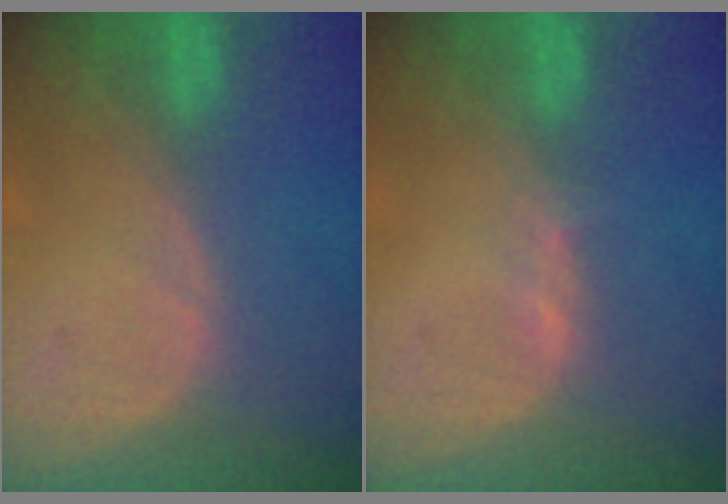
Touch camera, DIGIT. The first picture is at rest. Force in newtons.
{"total": 1.1, "press": 1.1, "slide": 0.3}